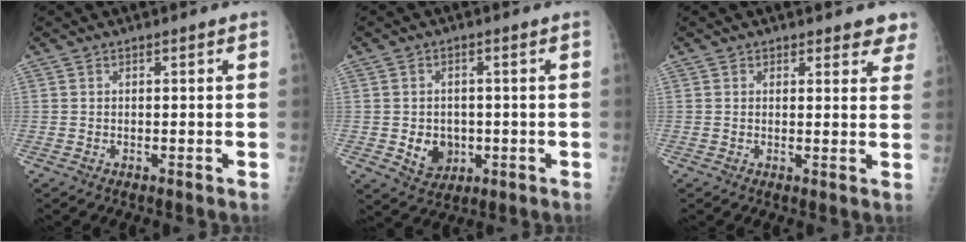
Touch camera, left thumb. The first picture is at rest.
{"total": 5.9, "force": [-0.9, 4.9, 3.0], "torque": [-0.022, 0.002, -0.002]}
{"total": 4.0, "force": [3.4, 1.9, 1.0], "torque": [0.026, -0.018, 0.026]}